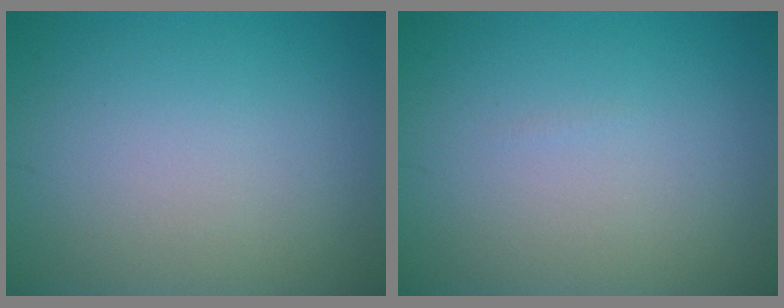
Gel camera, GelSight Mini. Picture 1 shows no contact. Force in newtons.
{"total": 0.0}